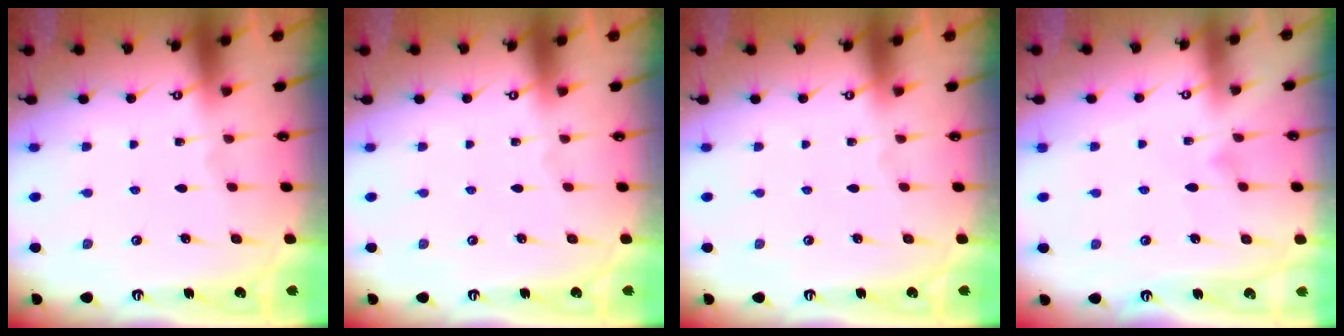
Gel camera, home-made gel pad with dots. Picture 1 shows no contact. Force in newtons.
{"total": 0.0}
{"total": 0.0}
{"total": 5.0, "press": 4.9, "slide": 0.3}